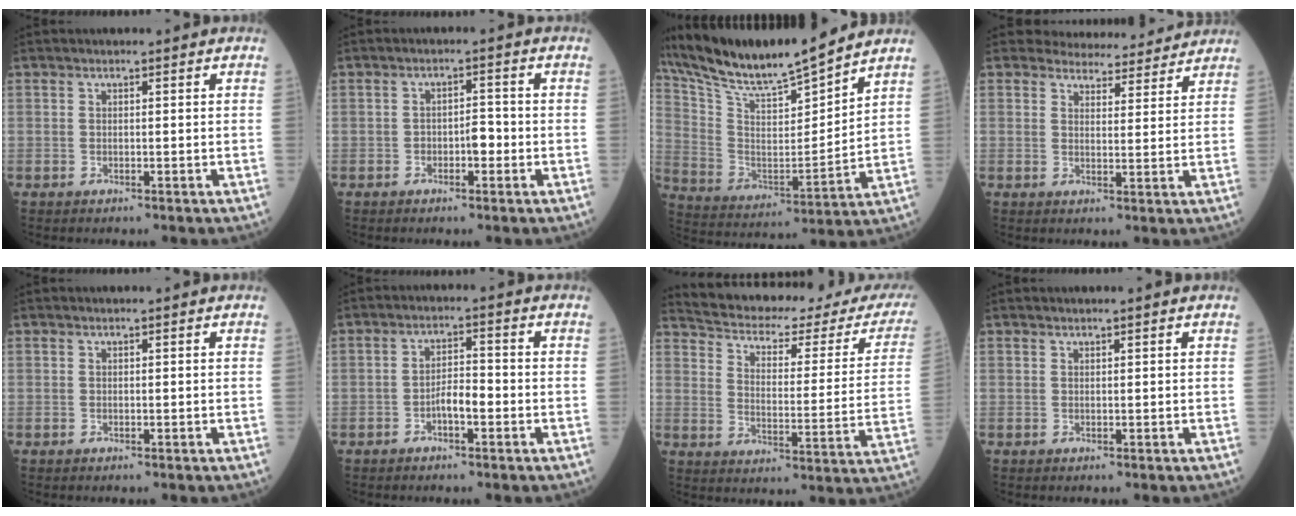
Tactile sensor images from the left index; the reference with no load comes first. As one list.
[{"total": 2.5, "force": [-0.9, 1.2, 2.1], "torque": [-0.027, 0.007, -0.016]}, {"total": 18.3, "force": [16.4, 0.7, 7.9], "torque": [-0.161, 0.001, 0.296]}, {"total": 8.4, "force": [8.1, 2.3, 0.6], "torque": [0.004, 0.001, 0.091]}, {"total": 0.0}, {"total": 3.5, "force": [-1.5, 1.0, 2.9], "torque": [-0.050, 0.008, -0.029]}, {"total": 27.1, "force": [24.4, 5.4, 10.5], "torque": [-0.166, -0.057, 0.296]}, {"total": 0.6, "force": [0.6, -0.1, 0.3], "torque": [-0.009, 0.005, 0.014]}]